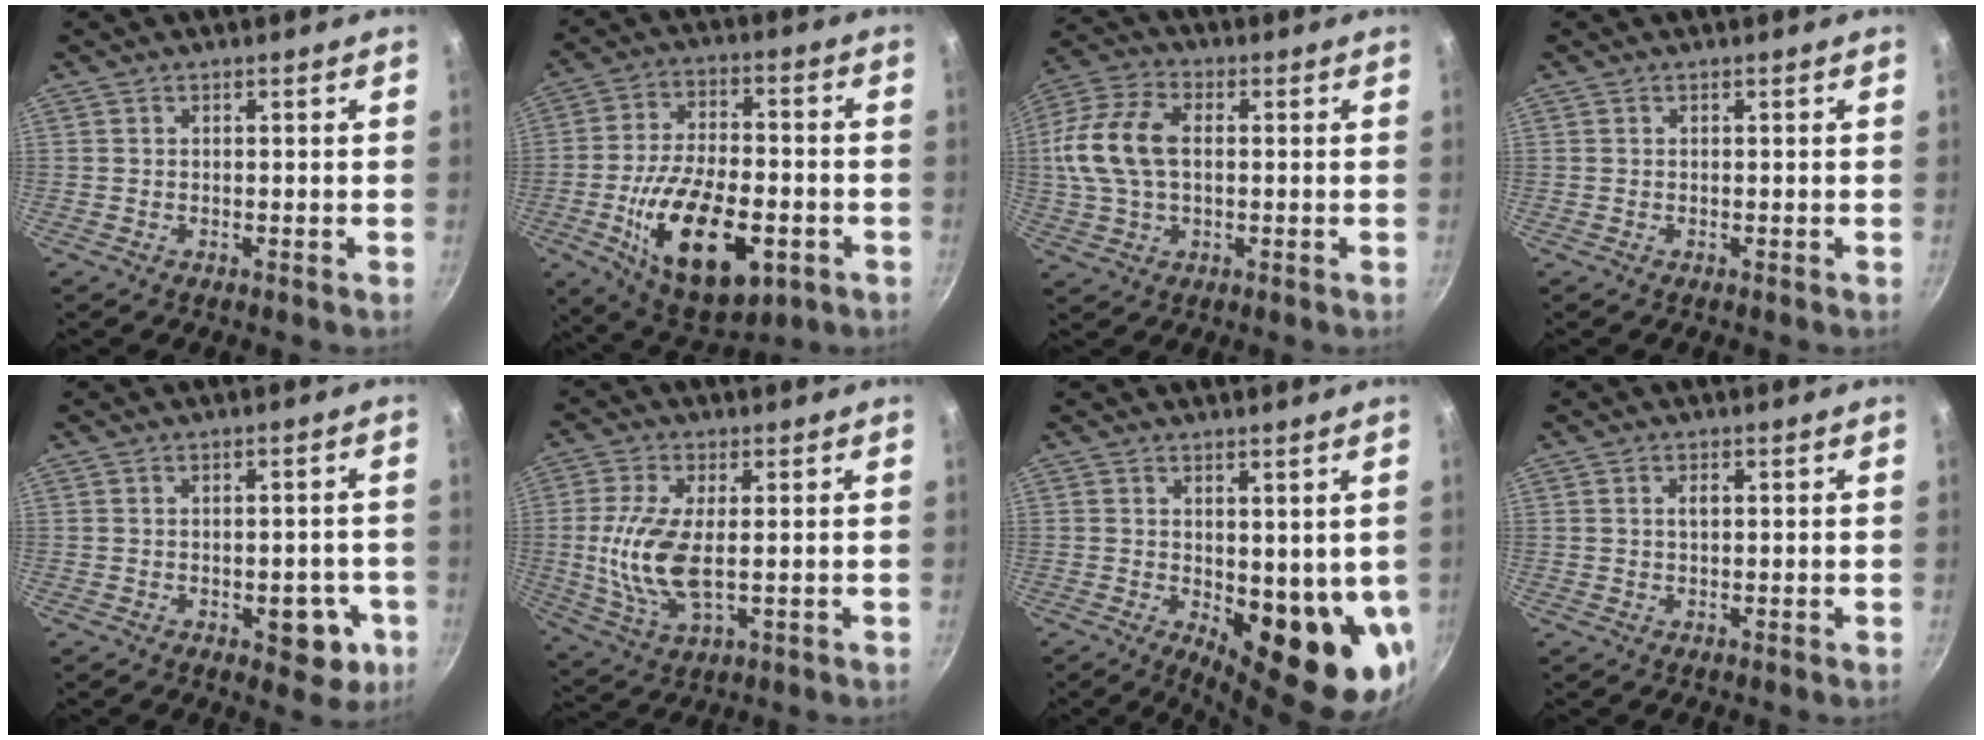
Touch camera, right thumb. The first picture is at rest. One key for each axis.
{"total": 21.1, "fx": -6.5, "fy": 10.6, "fz": 17.0, "tx": -0.278, "ty": 0.018, "tz": -0.097}
{"total": 13.6, "fx": 1.0, "fy": 8.4, "fz": 10.6, "tx": -0.207, "ty": 0.023, "tz": 0.006}
{"total": 0.0}
{"total": 7.4, "fx": -2.4, "fy": 4.0, "fz": 5.7, "tx": -0.038, "ty": 0.010, "tz": -0.026}
{"total": 11.4, "fx": 0.1, "fy": 5.1, "fz": 10.2, "tx": -0.217, "ty": -0.010, "tz": 0.001}
{"total": 14.5, "fx": -0.6, "fy": 6.2, "fz": 13.1, "tx": -0.136, "ty": -0.035, "tz": 0.007}
{"total": 2.7, "fx": 0.4, "fy": 1.7, "fz": 2.1, "tx": -0.026, "ty": 0.005, "tz": 0.006}